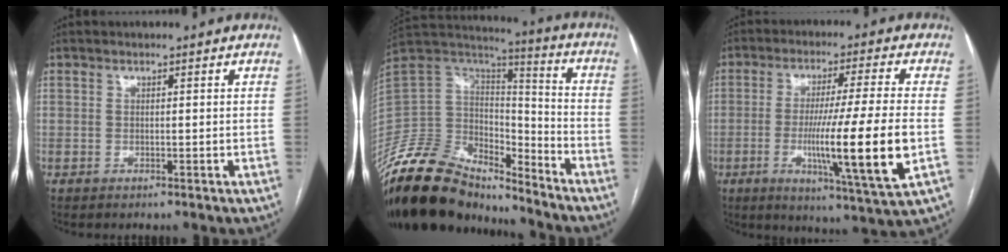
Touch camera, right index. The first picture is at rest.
{"total": 23.9, "force": [-20.2, 8.8, 9.4], "torque": [-0.229, 0.015, -0.358]}
{"total": 16.2, "force": [-3.3, -1.1, 15.8], "torque": [-0.276, -0.032, -0.059]}